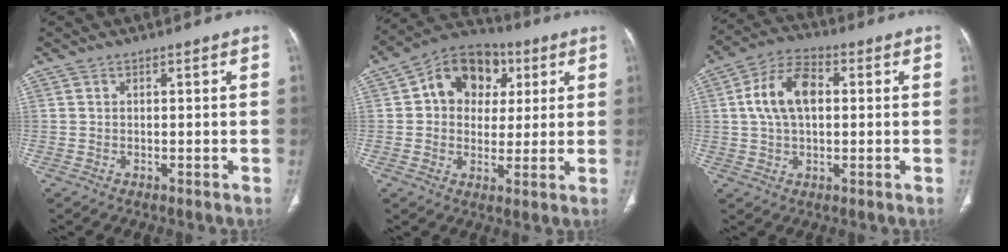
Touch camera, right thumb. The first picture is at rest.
{"total": 13.6, "force": [4.0, 10.6, 7.5], "torque": [-0.073, 0.008, 0.053]}
{"total": 10.9, "force": [1.7, 6.5, 8.6], "torque": [-0.161, 0.021, 0.026]}